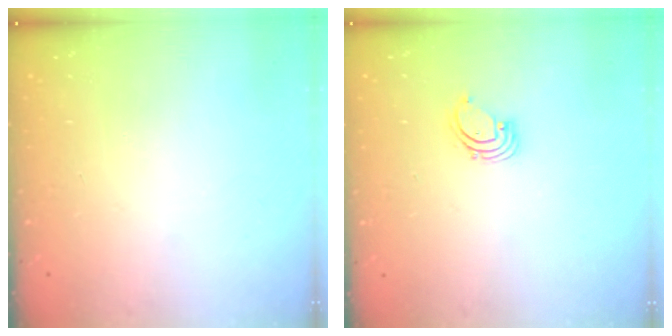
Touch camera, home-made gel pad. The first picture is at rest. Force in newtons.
{"total": 1.4, "press": 1.4, "slide": 0.1}